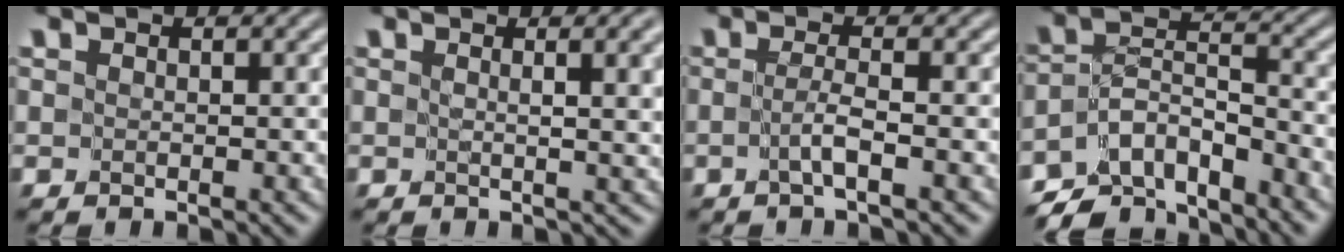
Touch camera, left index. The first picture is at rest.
{"total": 5.9, "force": [1.7, 2.3, 5.1], "torque": [-0.024, 0.014, 0.008]}
{"total": 1.7, "force": [-0.8, -0.2, 1.5], "torque": [-0.032, -0.002, -0.017]}
{"total": 7.7, "force": [-6.5, 2.7, 3.2], "torque": [-0.045, -0.005, -0.119]}